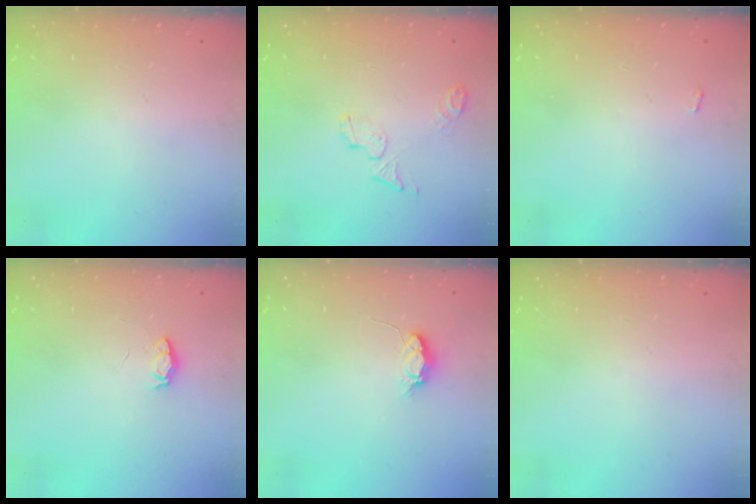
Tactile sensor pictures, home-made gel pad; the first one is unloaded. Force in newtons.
{"total": 5.3, "press": 5.3, "slide": 0.3}
{"total": 2.2, "press": 2.2, "slide": 0.3}
{"total": 4.4, "press": 4.3, "slide": 0.5}
{"total": 4.3, "press": 4.2, "slide": 0.4}
{"total": 0.0}